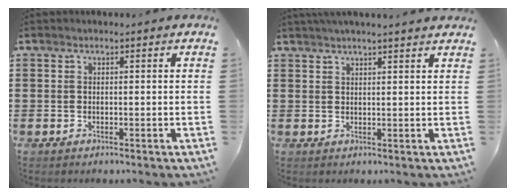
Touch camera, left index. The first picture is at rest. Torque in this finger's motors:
{"motor_torque": [0.72, -0.71, 0.18, 0.03]}